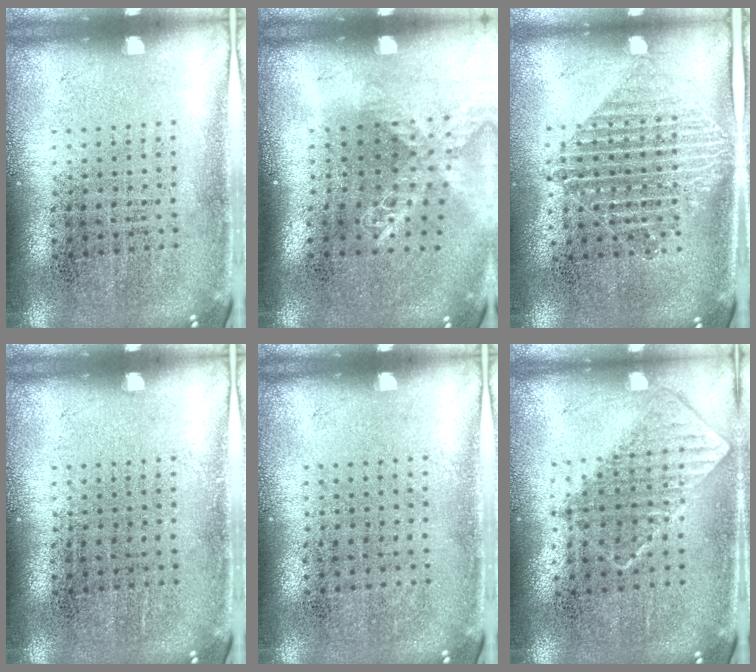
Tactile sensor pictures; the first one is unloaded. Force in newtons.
{"total": 1.5, "press": 1.2, "slide": 0.8}
{"total": 1.5, "press": 1.3, "slide": 0.8}
{"total": 0.0}
{"total": 0.0}
{"total": 0.8, "press": 0.8, "slide": 0.2}